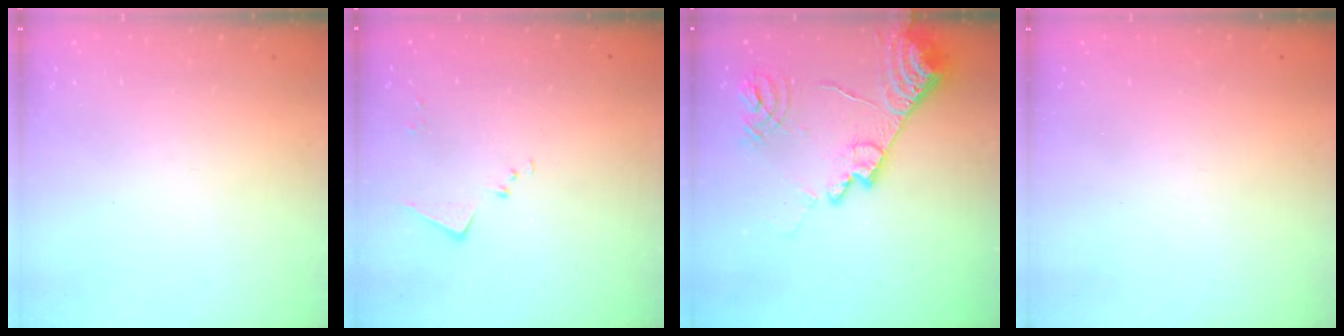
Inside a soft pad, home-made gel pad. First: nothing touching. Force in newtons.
{"total": 5.1, "press": 5.1, "slide": 0.6}
{"total": 15.7, "press": 15.6, "slide": 1.8}
{"total": 1.5, "press": 1.3, "slide": 0.9}